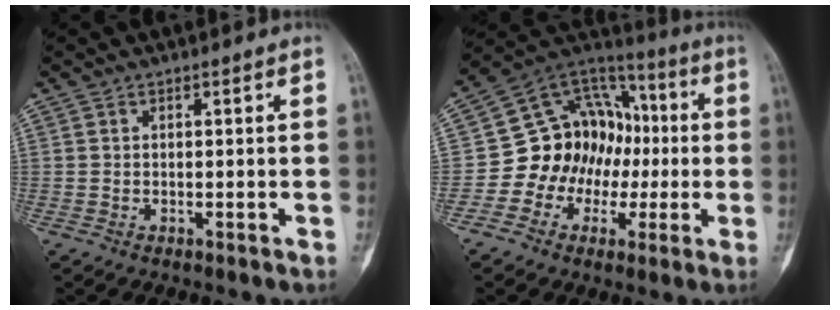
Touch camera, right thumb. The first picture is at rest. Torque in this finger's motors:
{"motor_torque": [0.11, 0.10, 0.04, 0.00, 0.03]}